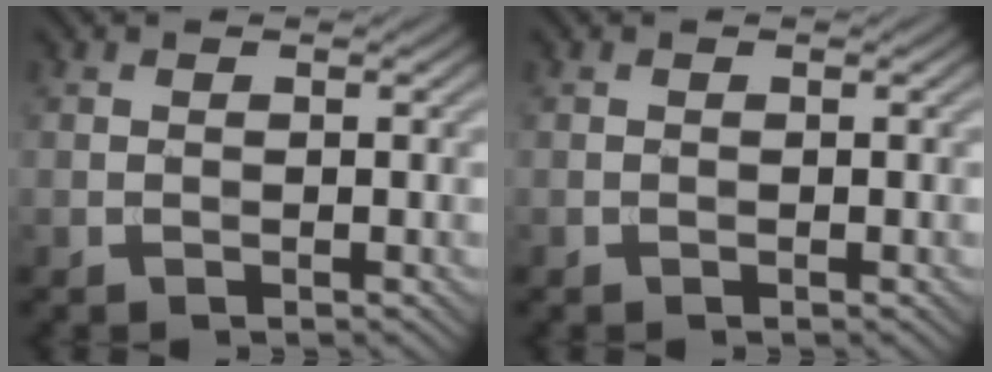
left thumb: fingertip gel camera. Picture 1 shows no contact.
{"total": 0.0}